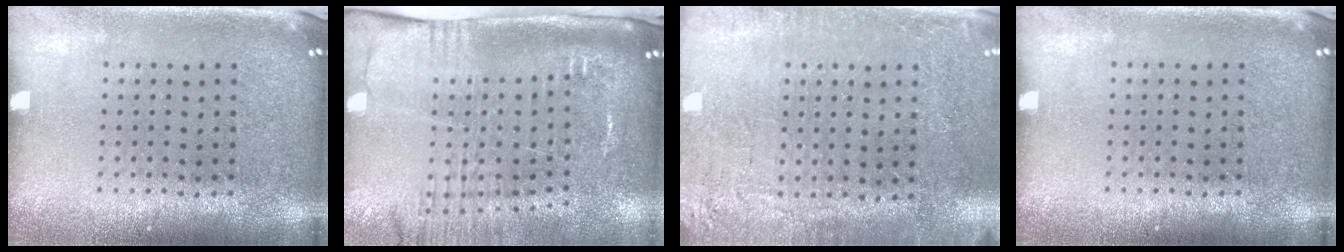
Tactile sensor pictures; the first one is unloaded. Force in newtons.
{"total": 2.7, "press": 2.1, "slide": 1.7}
{"total": 2.7, "press": 2.4, "slide": 1.2}
{"total": 0.0}